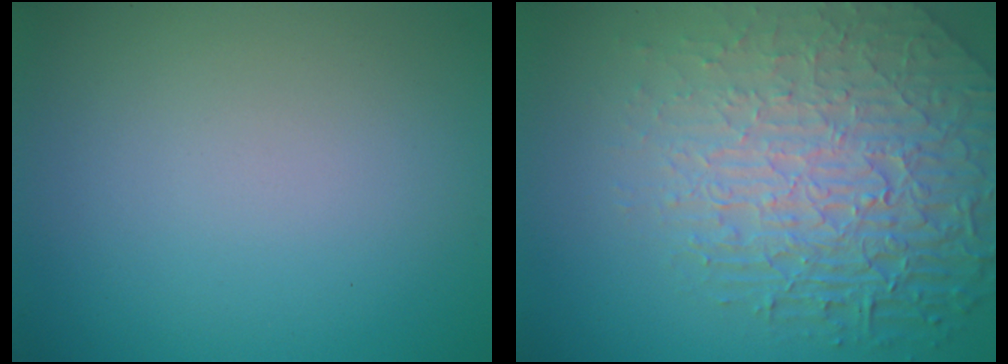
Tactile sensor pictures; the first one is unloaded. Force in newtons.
{"total": 8.7, "press": 6.0, "slide": 6.3}